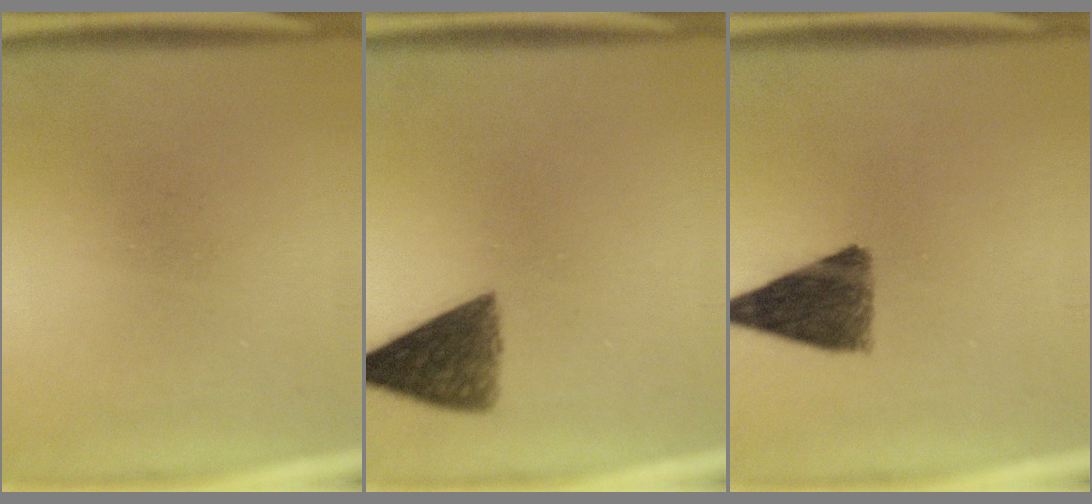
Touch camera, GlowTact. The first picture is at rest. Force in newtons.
{"total": 7.3}
{"total": 9.4}